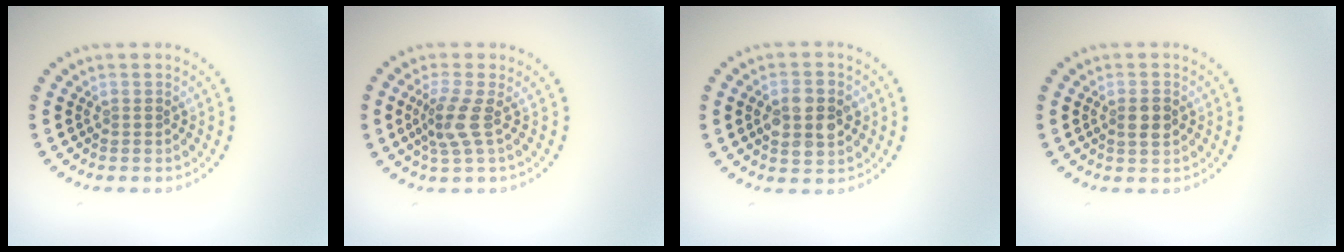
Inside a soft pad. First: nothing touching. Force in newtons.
{"total": 2.6, "press": 2.1, "slide": 1.7}
{"total": 4.5, "press": 4.5, "slide": 0.1}
{"total": 1.9, "press": 1.9, "slide": 0.3}